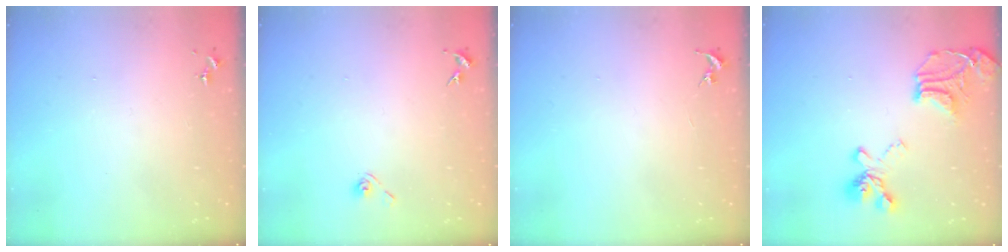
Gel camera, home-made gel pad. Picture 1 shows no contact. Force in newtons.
{"total": 4.3, "press": 3.9, "slide": 1.9}
{"total": 0.0}
{"total": 20.2, "press": 20.1, "slide": 2.1}